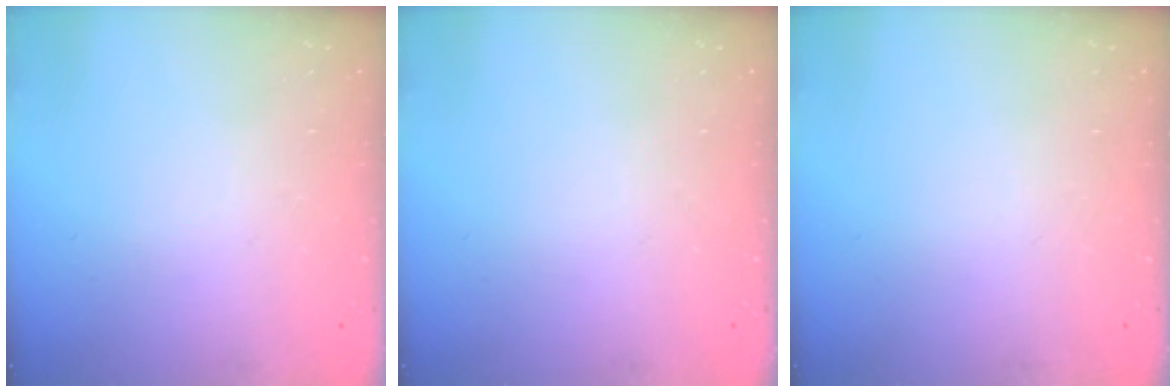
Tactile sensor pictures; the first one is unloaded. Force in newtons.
{"total": 0.0}
{"total": 0.0}